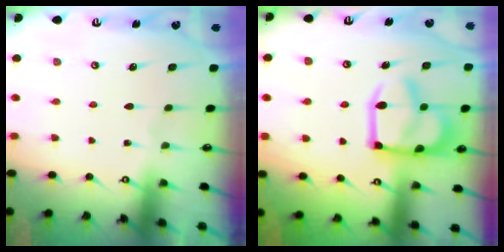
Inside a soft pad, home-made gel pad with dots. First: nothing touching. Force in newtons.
{"total": 18.1, "press": 18.0, "slide": 1.9}